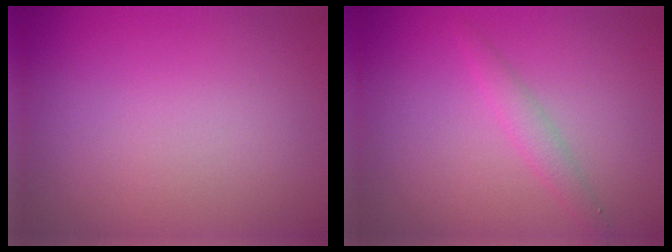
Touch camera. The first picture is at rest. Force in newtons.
{"total": 1.6, "press": 1.6, "slide": 0.0}